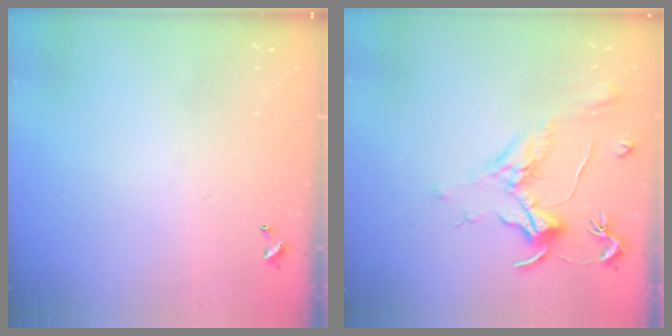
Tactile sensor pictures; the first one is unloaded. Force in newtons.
{"total": 1.9, "press": 1.7, "slide": 0.9}